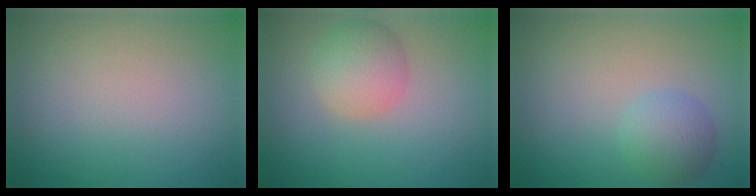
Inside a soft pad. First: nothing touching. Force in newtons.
{"total": 3.4, "press": 3.4, "slide": 0.2}
{"total": 2.8, "press": 2.8, "slide": 0.1}